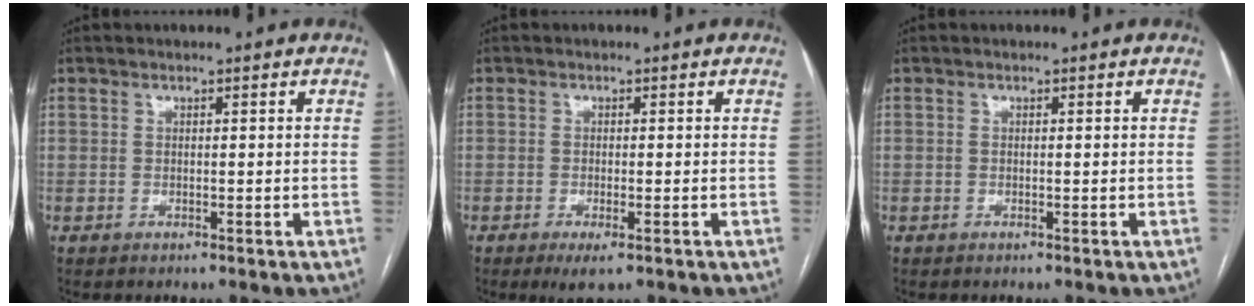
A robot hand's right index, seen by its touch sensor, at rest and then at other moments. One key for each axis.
{"total": 2.7, "fx": -1.4, "fy": 0.7, "fz": 2.2, "tx": -0.037, "ty": -0.005, "tz": -0.018}
{"total": 0.0}